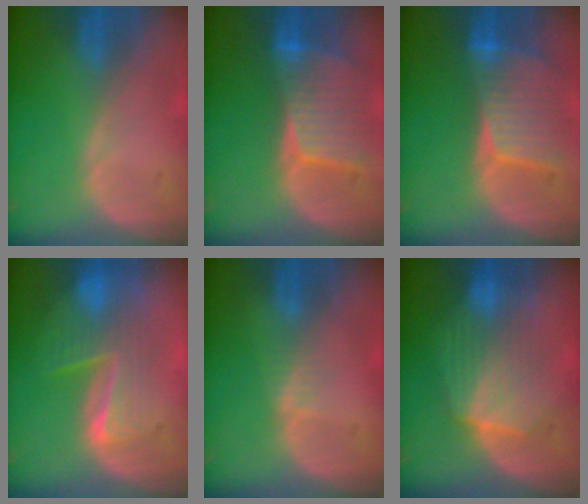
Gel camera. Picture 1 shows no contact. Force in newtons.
{"total": 8.5, "press": 7.7, "slide": 3.6}
{"total": 8.6, "press": 7.8, "slide": 3.8}
{"total": 7.6, "press": 7.1, "slide": 2.5}
{"total": 1.3, "press": 1.3, "slide": 0.2}
{"total": 7.3, "press": 7.2, "slide": 0.7}